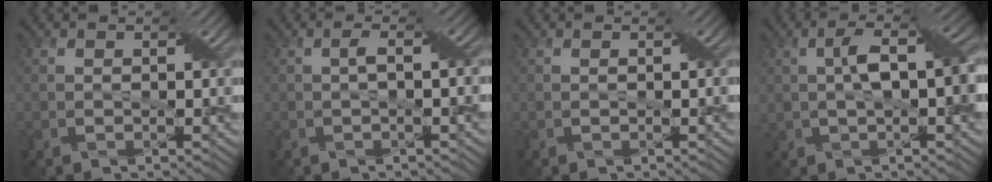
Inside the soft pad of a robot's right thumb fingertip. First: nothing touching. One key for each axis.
{"total": 2.0, "fx": 0.0, "fy": 0.2, "fz": 1.9, "tx": -0.036, "ty": 0.010, "tz": -0.001}
{"total": 0.0}
{"total": 6.1, "fx": 0.3, "fy": 2.3, "fz": 5.6, "tx": -0.105, "ty": 0.015, "tz": 0.001}